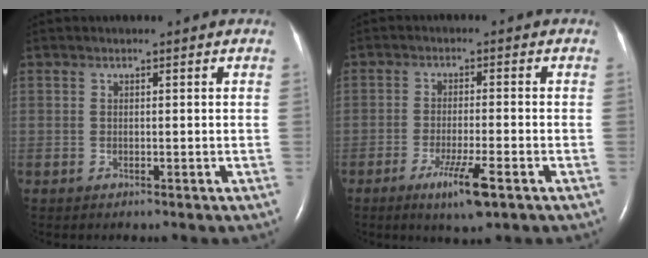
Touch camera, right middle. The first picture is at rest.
{"total": 6.3, "force": [-3.5, 0.3, 5.3], "torque": [-0.100, -0.014, -0.058]}